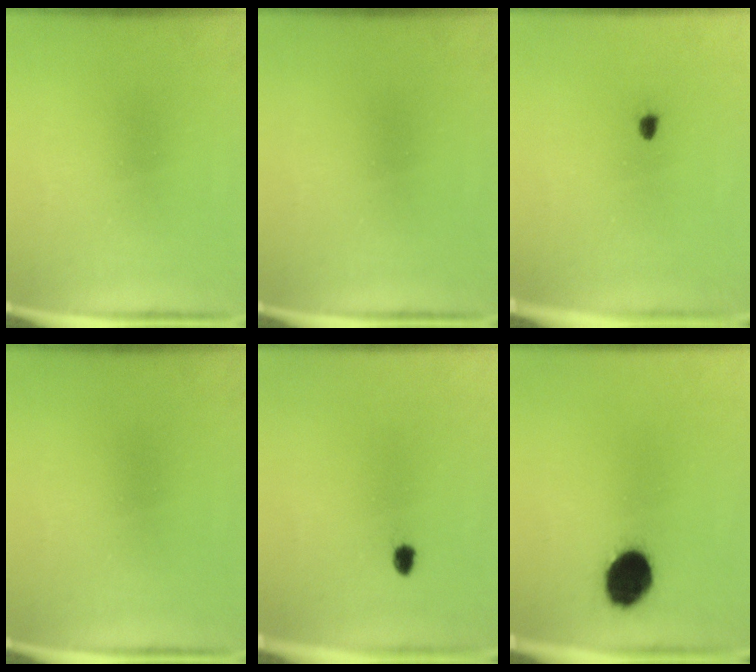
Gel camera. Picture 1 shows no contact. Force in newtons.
{"total": 0.0}
{"total": 1.0}
{"total": 0.0}
{"total": 1.4}
{"total": 9.4}